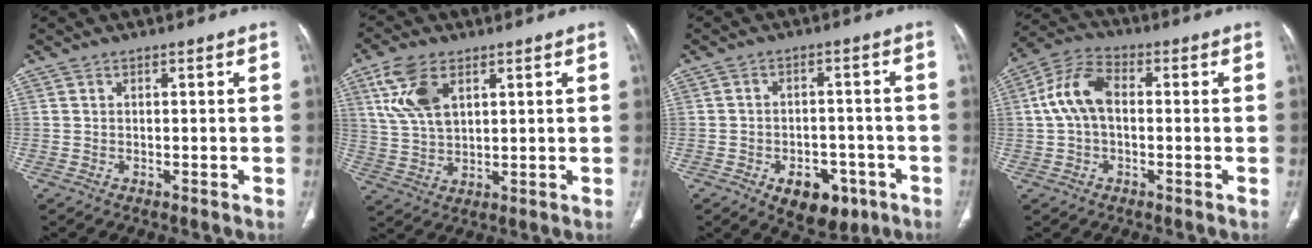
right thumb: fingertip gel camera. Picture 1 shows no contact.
{"total": 10.0, "force": [4.4, 5.4, 7.2], "torque": [-0.146, -0.008, 0.092]}
{"total": 9.8, "force": [-4.8, 6.2, 5.9], "torque": [-0.052, 0.025, -0.057]}
{"total": 9.2, "force": [0.4, 5.7, 7.2], "torque": [-0.146, 0.029, 0.002]}